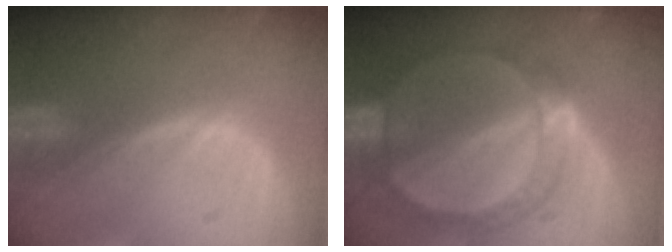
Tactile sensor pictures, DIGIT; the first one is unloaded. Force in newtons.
{"total": 7.3, "press": 7.2, "slide": 1.3}